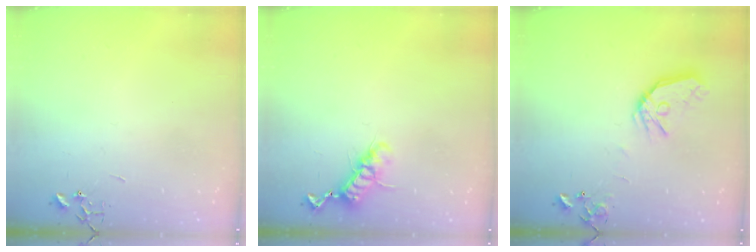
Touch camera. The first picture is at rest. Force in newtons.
{"total": 11.0, "press": 10.9, "slide": 1.1}
{"total": 12.5, "press": 12.4, "slide": 0.9}